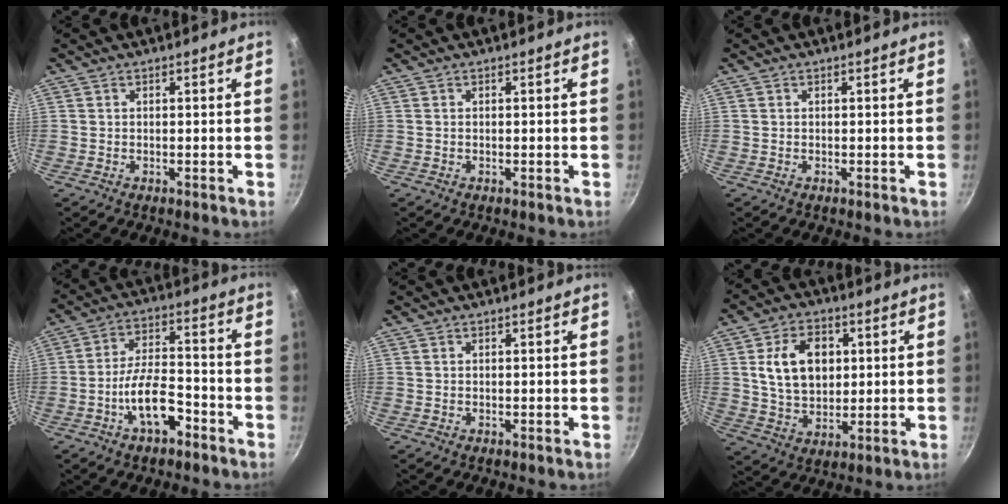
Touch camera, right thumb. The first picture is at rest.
{"total": 0.0}
{"total": 0.0}
{"total": 10.2, "force": [-4.7, 4.8, 7.6], "torque": [-0.133, 0.041, -0.084]}
{"total": 0.0}
{"total": 12.6, "force": [2.7, 8.7, 8.7], "torque": [-0.119, -0.006, 0.053]}